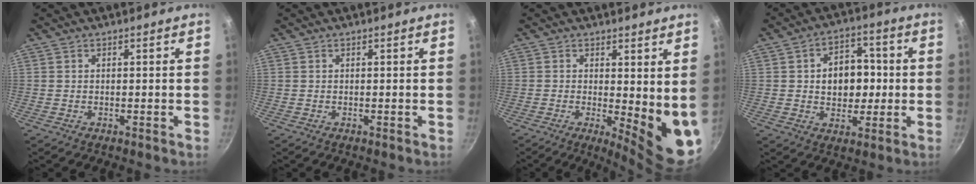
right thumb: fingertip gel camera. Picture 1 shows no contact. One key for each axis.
{"total": 0.0}
{"total": 9.9, "fx": 0.6, "fy": 3.6, "fz": 9.2, "tx": -0.103, "ty": -0.030, "tz": 0.011}
{"total": 10.5, "fx": 0.5, "fy": 7.7, "fz": 7.1, "tx": -0.067, "ty": 0.011, "tz": 0.005}